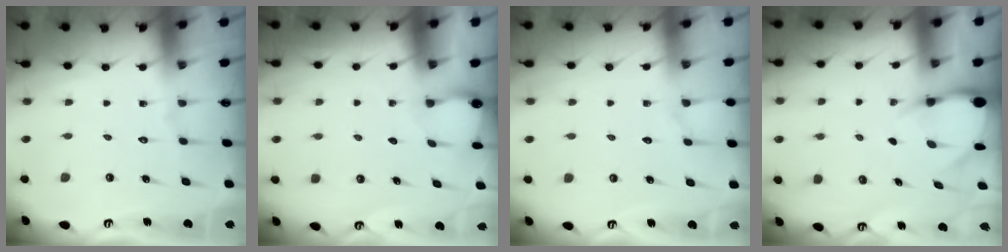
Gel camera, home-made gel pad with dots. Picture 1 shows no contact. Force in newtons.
{"total": 2.0, "press": 2.0, "slide": 0.2}
{"total": 3.4, "press": 3.4, "slide": 0.6}
{"total": 4.0, "press": 4.0, "slide": 0.6}